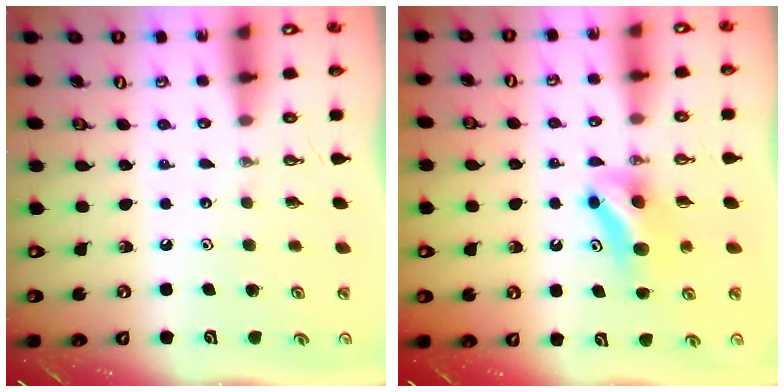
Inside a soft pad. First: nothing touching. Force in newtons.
{"total": 7.0, "press": 6.9, "slide": 0.8}